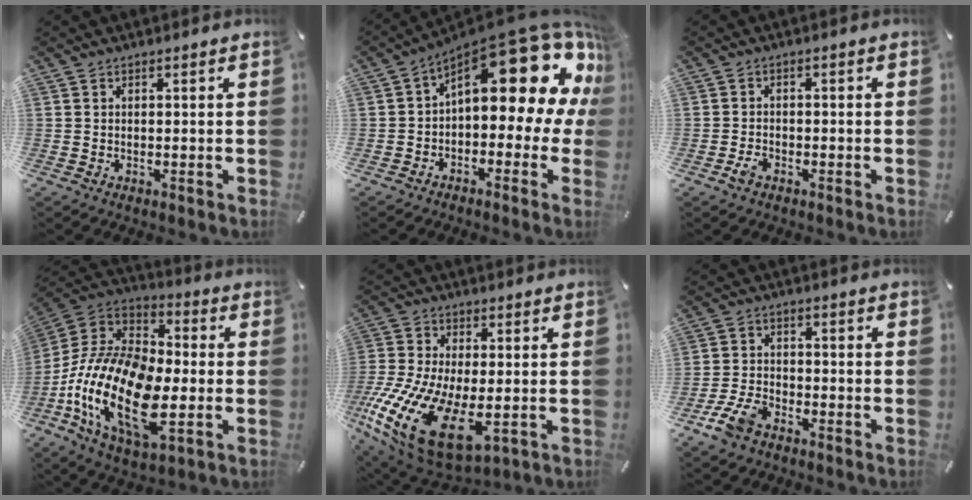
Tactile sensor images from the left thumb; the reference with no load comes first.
{"total": 20.5, "force": [9.6, 8.4, 16.1], "torque": [-0.212, -0.083, 0.159]}
{"total": 2.5, "force": [-1.5, 1.7, 1.0], "torque": [-0.025, 0.006, -0.031]}
{"total": 22.3, "force": [-7.4, 12.2, 17.1], "torque": [-0.383, 0.012, -0.133]}
{"total": 22.5, "force": [-6.2, 11.8, 18.1], "torque": [-0.379, 0.018, -0.089]}
{"total": 7.1, "force": [-4.6, 4.1, 3.5], "torque": [-0.083, 0.016, -0.088]}